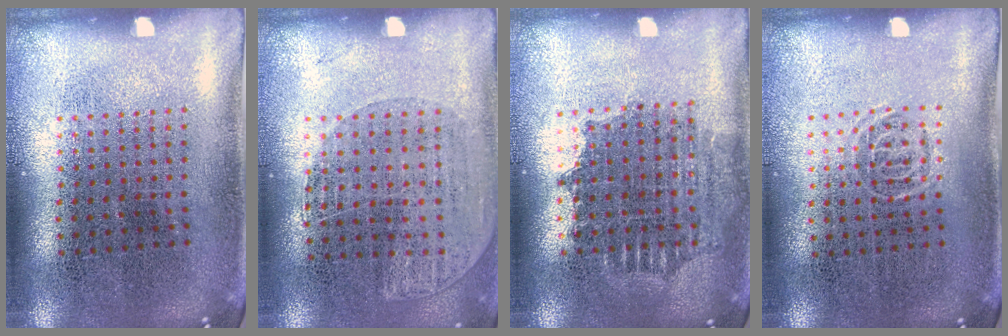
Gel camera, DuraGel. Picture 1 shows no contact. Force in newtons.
{"total": 1.1, "press": 0.9, "slide": 0.6}
{"total": 1.6, "press": 1.3, "slide": 0.8}
{"total": 0.6, "press": 0.4, "slide": 0.4}